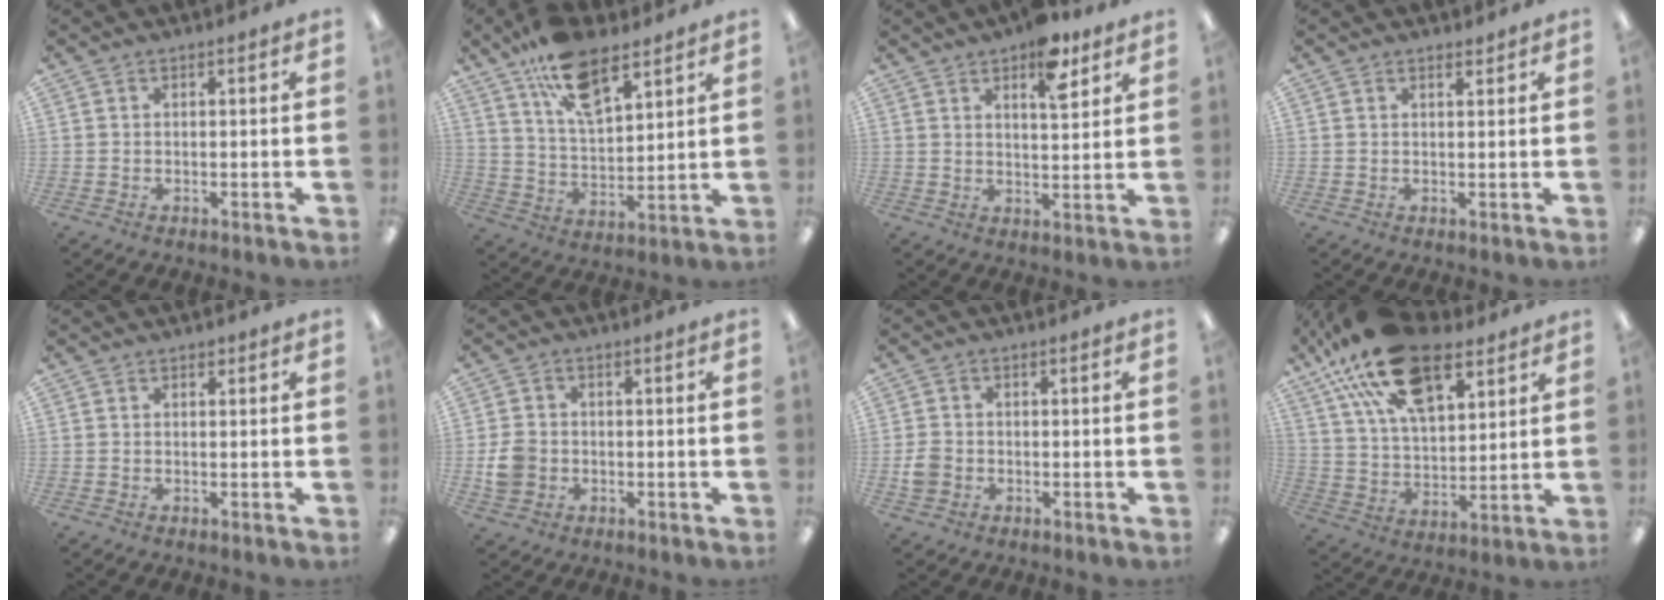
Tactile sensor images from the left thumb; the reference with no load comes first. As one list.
[{"total": 15.0, "force": [10.0, 6.8, 9.0], "torque": [-0.154, -0.042, 0.178]}, {"total": 9.9, "force": [6.3, 4.1, 6.4], "torque": [-0.077, -0.032, 0.103]}, {"total": 1.4, "force": [1.2, 0.4, 0.5], "torque": [-0.003, -0.005, 0.022]}, {"total": 0.7, "force": [0.5, 0.5, 0.2], "torque": [-0.004, 0.003, 0.009]}, {"total": 5.5, "force": [-1.1, 4.8, 2.4], "torque": [-0.040, 0.008, -0.019]}, {"total": 3.5, "force": [-1.0, 3.0, 1.6], "torque": [-0.016, 0.005, -0.020]}, {"total": 22.8, "force": [13.3, 11.6, 14.4], "torque": [-0.263, -0.048, 0.237]}]